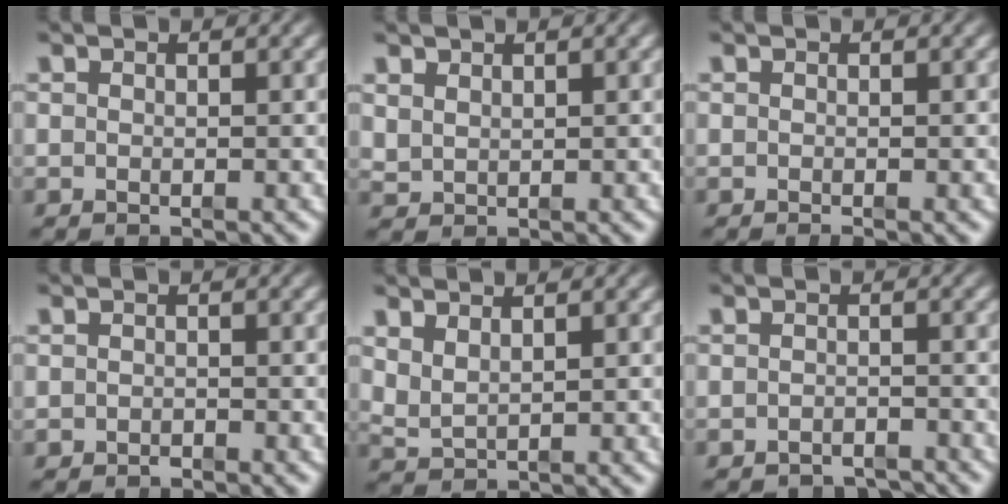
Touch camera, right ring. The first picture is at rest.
{"total": 1.4, "force": [1.4, 0.4, 0.1], "torque": [0.006, 0.000, 0.038]}
{"total": 0.7, "force": [-0.5, -0.3, 0.2], "torque": [0.004, 0.004, -0.008]}
{"total": 0.6, "force": [-0.6, -0.2, -0.1], "torque": [0.007, -0.007, -0.004]}
{"total": 2.2, "force": [1.5, 1.2, 1.0], "torque": [-0.036, -0.011, 0.040]}
{"total": 2.3, "force": [-2.3, -0.3, -0.1], "torque": [0.007, -0.011, -0.033]}